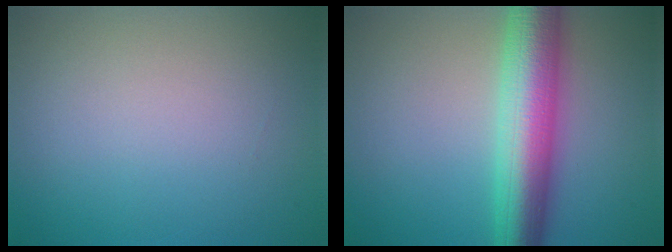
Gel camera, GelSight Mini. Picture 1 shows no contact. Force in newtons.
{"total": 8.2, "press": 8.2, "slide": 0.0}